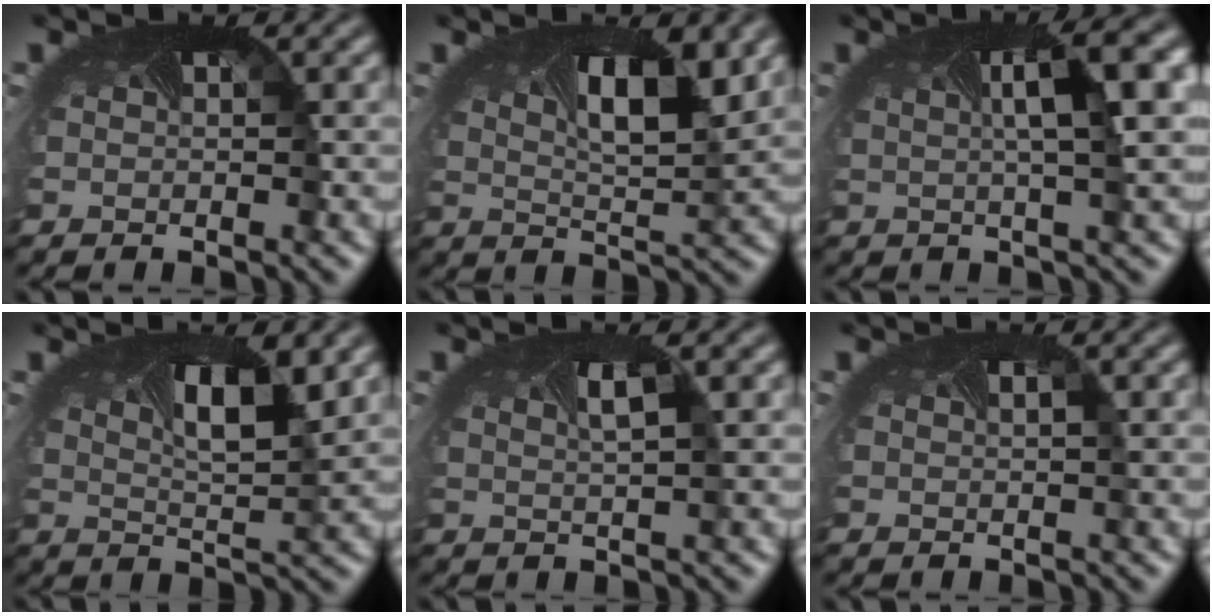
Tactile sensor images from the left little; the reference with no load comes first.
{"total": 5.9, "force": [2.5, 2.0, 5.0], "torque": [-0.080, 0.001, 0.035]}
{"total": 7.5, "force": [2.0, 1.6, 7.0], "torque": [-0.092, 0.018, 0.027]}
{"total": 5.1, "force": [2.1, 1.5, 4.4], "torque": [-0.067, 0.001, 0.027]}
{"total": 1.6, "force": [0.6, 0.0, 1.5], "torque": [-0.021, 0.001, 0.009]}
{"total": 0.6, "force": [0.2, 0.0, 0.5], "torque": [0.004, 0.005, 0.004]}